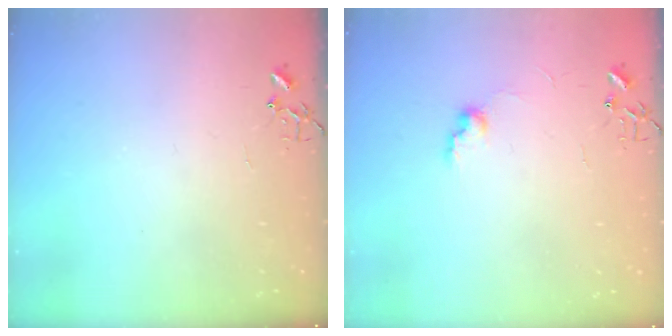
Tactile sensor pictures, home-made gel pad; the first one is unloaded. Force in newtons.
{"total": 7.5, "press": 7.4, "slide": 0.8}